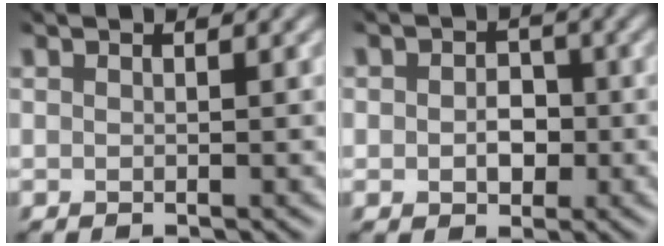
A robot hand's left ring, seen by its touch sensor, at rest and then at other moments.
{"total": 2.2, "force": [-1.6, 1.5, 0.2], "torque": [-0.030, -0.010, -0.001]}